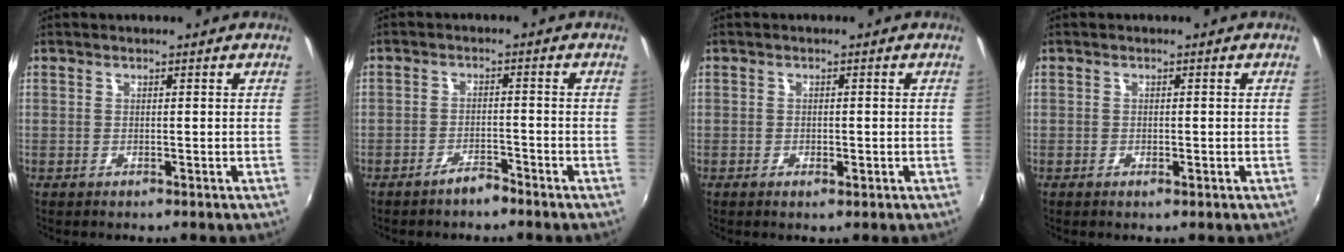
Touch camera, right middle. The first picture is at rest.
{"total": 3.0, "force": [-2.6, 0.7, 1.2], "torque": [-0.033, 0.002, -0.042]}
{"total": 1.8, "force": [-0.8, 1.0, 1.3], "torque": [-0.022, -0.004, -0.014]}
{"total": 1.1, "force": [-0.5, 0.6, 0.7], "torque": [-0.012, -0.003, -0.010]}